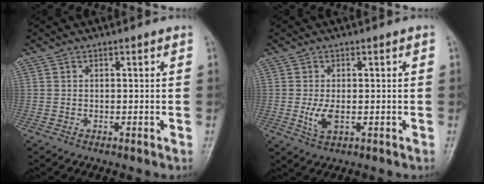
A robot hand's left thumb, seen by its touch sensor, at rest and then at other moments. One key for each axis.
{"total": 3.7, "fx": -0.6, "fy": 1.8, "fz": 3.1, "tx": -0.068, "ty": -0.006, "tz": -0.008}